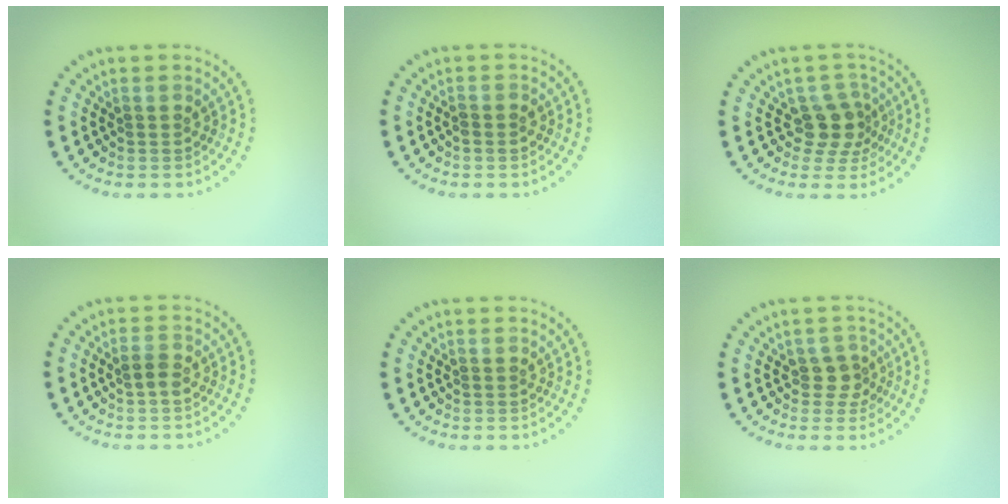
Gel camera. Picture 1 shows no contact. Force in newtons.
{"total": 0.8, "press": 0.7, "slide": 0.3}
{"total": 2.8, "press": 2.1, "slide": 1.8}
{"total": 1.1, "press": 1.1, "slide": 0.2}
{"total": 0.0}
{"total": 1.7, "press": 1.4, "slide": 1.0}